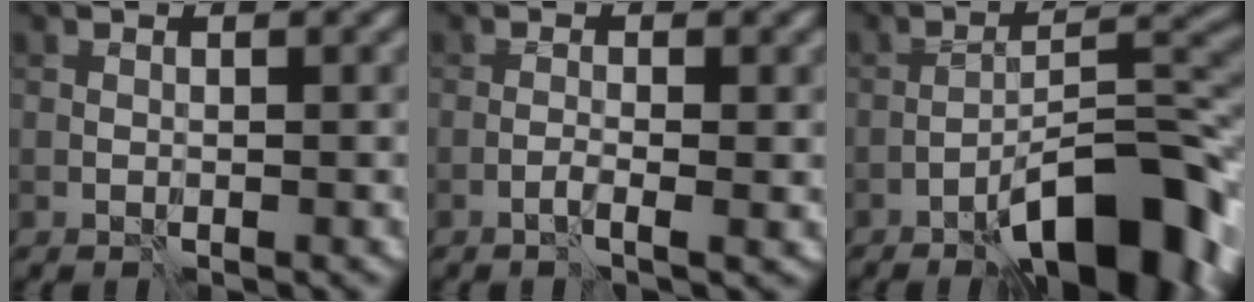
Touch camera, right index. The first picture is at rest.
{"total": 1.3, "force": [-0.5, 0.2, 1.2], "torque": [-0.022, 0.004, -0.015]}
{"total": 10.0, "force": [-6.3, 2.7, 7.3], "torque": [-0.100, 0.025, -0.104]}